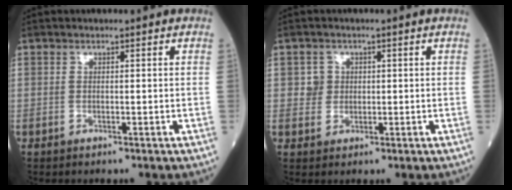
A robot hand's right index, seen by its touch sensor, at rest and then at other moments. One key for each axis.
{"total": 2.3, "fx": 0.3, "fy": 2.3, "fz": 0.1, "tx": 0.005, "ty": 0.003, "tz": 0.004}